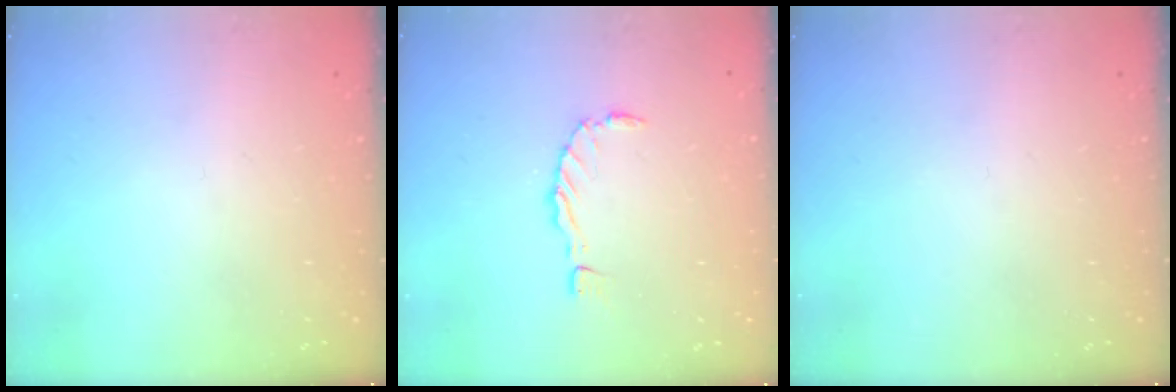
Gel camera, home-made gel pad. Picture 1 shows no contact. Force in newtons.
{"total": 0.0}
{"total": 0.0}